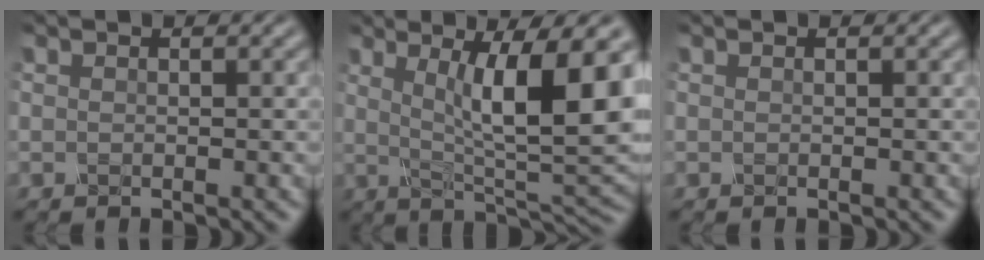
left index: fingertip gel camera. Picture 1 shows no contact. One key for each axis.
{"total": 10.5, "fx": 2.2, "fy": 2.3, "fz": 9.9, "tx": -0.142, "ty": -0.004, "tz": 0.039}
{"total": 0.0}